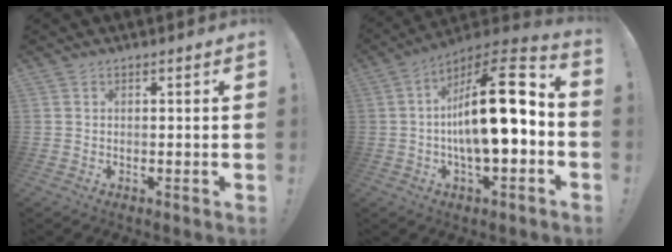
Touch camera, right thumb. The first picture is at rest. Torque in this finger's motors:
{"motor_torque": [2.17, 2.84, 1.54, -1.23, 0.27]}